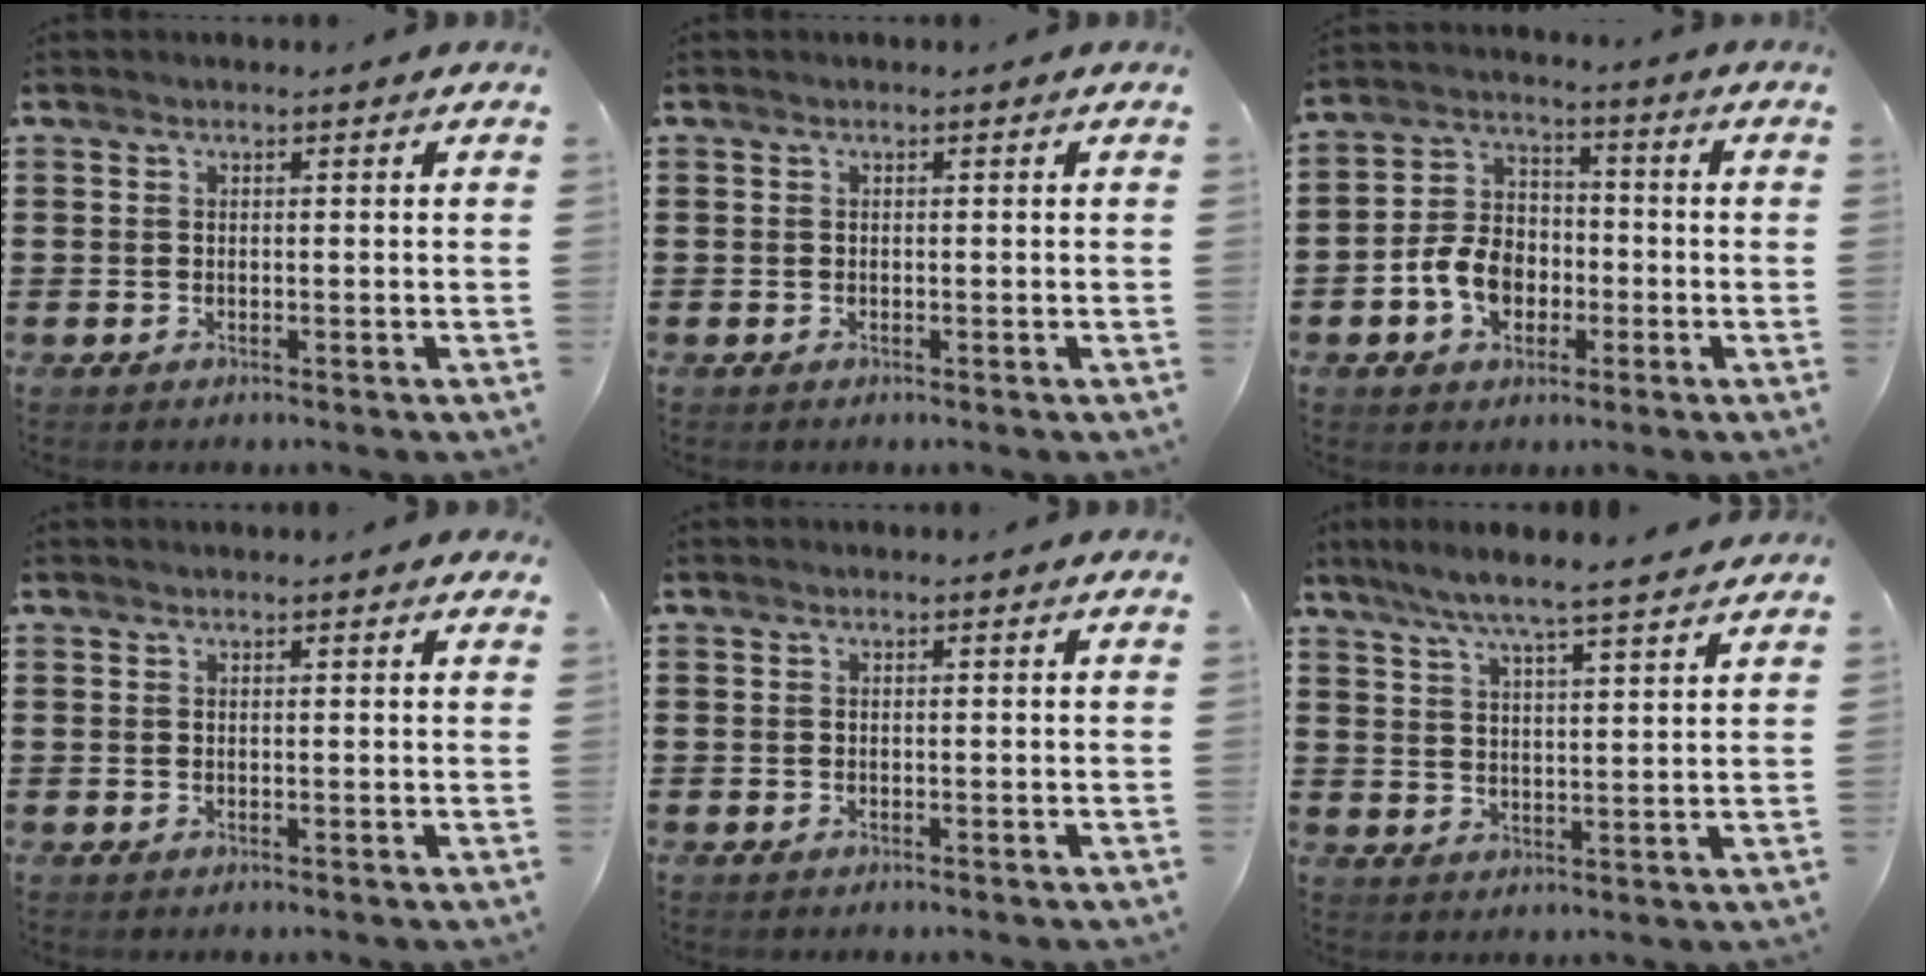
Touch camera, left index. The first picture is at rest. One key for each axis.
{"total": 0.0}
{"total": 7.9, "fx": -2.7, "fy": 5.9, "fz": 4.5, "tx": -0.117, "ty": 0.012, "tz": -0.056}
{"total": 0.7, "fx": 0.5, "fy": 0.0, "fz": 0.4, "tx": -0.009, "ty": 0.000, "tz": 0.010}
{"total": 0.0}
{"total": 5.9, "fx": 5.2, "fy": -0.3, "fz": 2.8, "tx": -0.071, "ty": -0.022, "tz": 0.089}